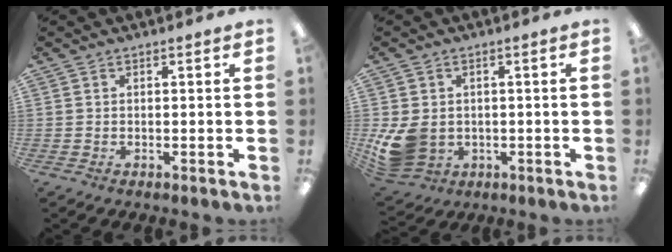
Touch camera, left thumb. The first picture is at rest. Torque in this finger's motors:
{"motor_torque": [-0.43, 1.21, 0.61, -0.62, 0.08]}